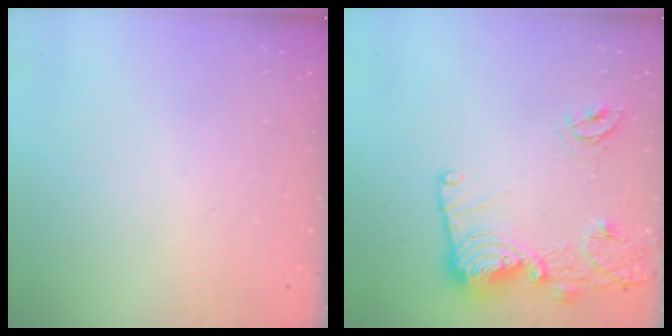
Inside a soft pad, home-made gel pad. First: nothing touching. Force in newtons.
{"total": 14.3, "press": 14.2, "slide": 1.4}